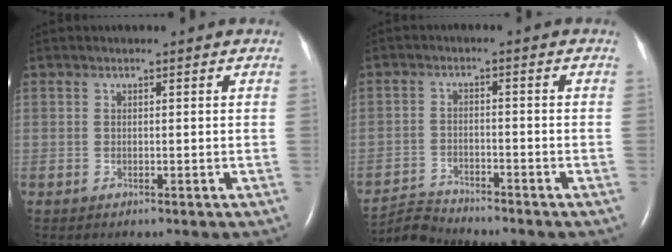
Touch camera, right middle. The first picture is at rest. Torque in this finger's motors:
{"motor_torque": [-0.29, -0.10, -0.10, -0.03]}